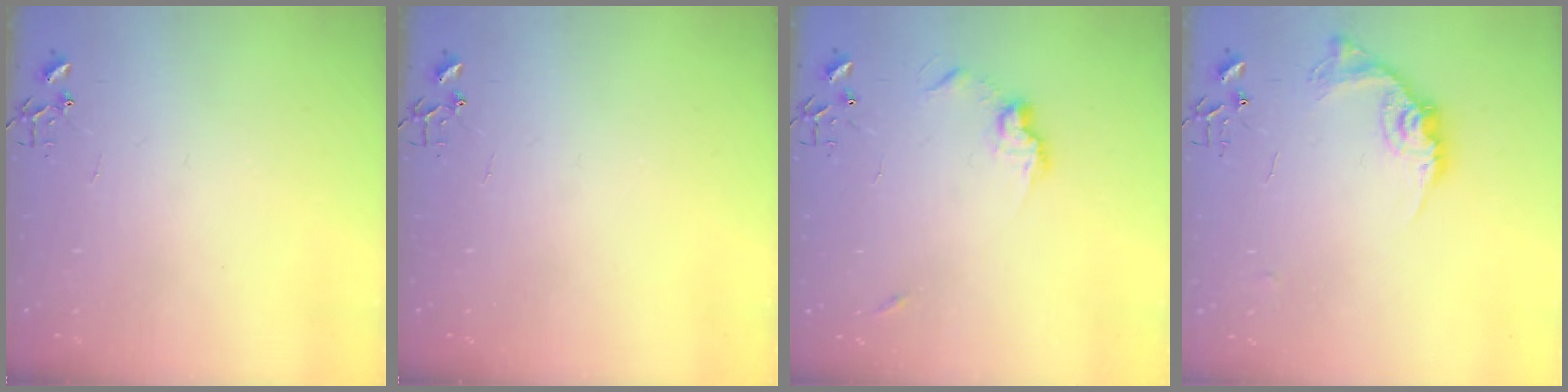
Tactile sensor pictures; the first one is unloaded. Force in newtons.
{"total": 0.0}
{"total": 8.8, "press": 8.8, "slide": 0.4}
{"total": 12.6, "press": 12.6, "slide": 0.5}